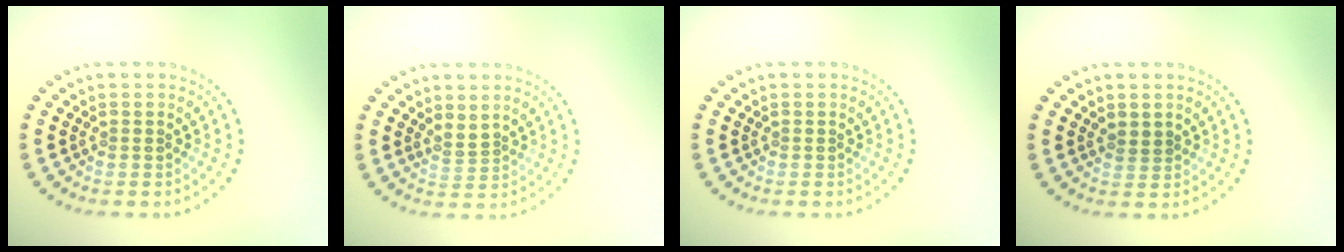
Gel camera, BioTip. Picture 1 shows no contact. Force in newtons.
{"total": 1.2, "press": 0.6, "slide": 1.0}
{"total": 0.0}
{"total": 0.9, "press": 0.9, "slide": 0.4}